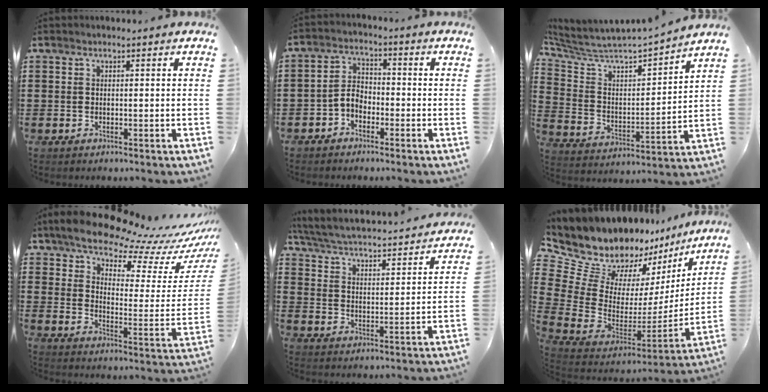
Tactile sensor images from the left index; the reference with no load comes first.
{"total": 3.7, "force": [-2.3, 2.2, 1.9], "torque": [-0.053, 0.006, -0.052]}
{"total": 4.6, "force": [4.2, 0.9, 1.4], "torque": [-0.059, -0.047, 0.063]}
{"total": 9.6, "force": [8.7, 1.5, 3.8], "torque": [-0.093, -0.074, 0.145]}
{"total": 3.5, "force": [3.3, -0.1, 1.1], "torque": [-0.042, -0.031, 0.046]}
{"total": 11.5, "force": [9.1, 6.0, 3.6], "torque": [-0.133, -0.078, 0.167]}